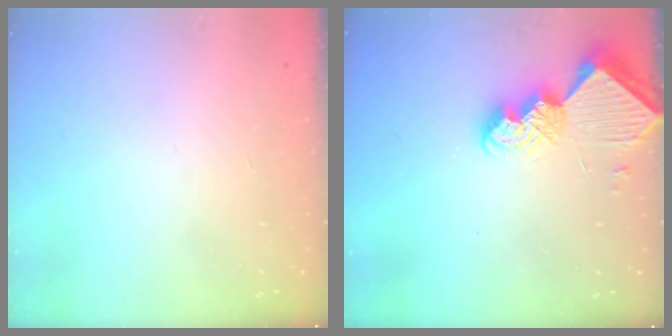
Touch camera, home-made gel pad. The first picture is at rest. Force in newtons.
{"total": 10.0, "press": 10.0, "slide": 0.8}